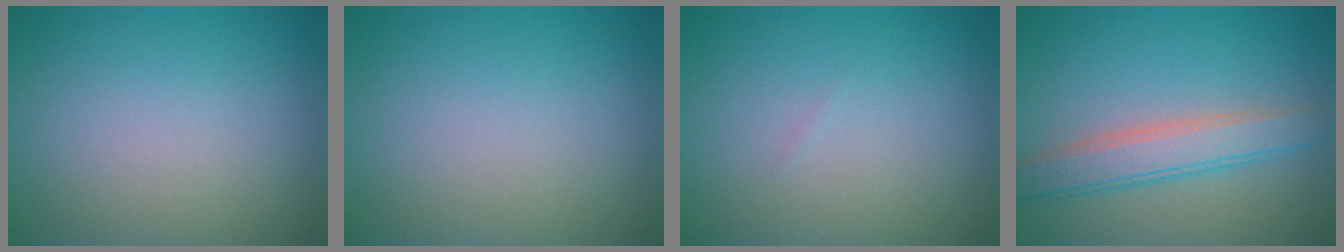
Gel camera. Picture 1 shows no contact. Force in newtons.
{"total": 0.0}
{"total": 0.0}
{"total": 4.1, "press": 4.1, "slide": 0.1}